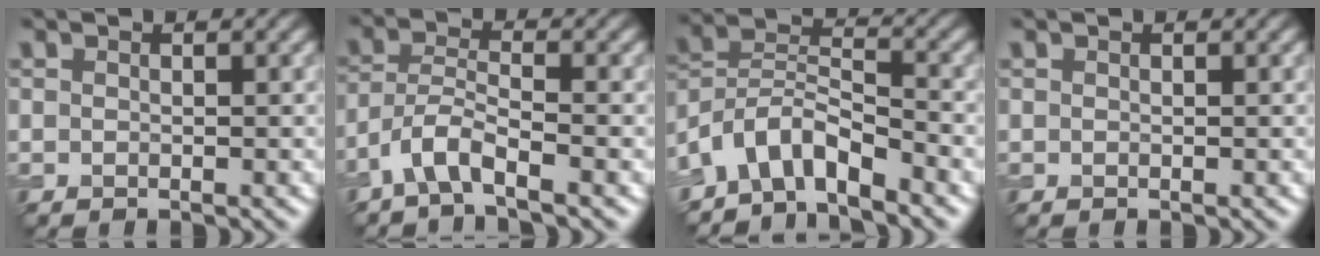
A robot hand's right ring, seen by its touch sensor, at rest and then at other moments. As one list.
[{"total": 3.8, "force": [-2.5, 0.8, 2.7], "torque": [-0.054, 0.006, -0.059]}, {"total": 5.8, "force": [-4.6, 2.2, 2.9], "torque": [-0.047, 0.001, -0.098]}, {"total": 0.0}]